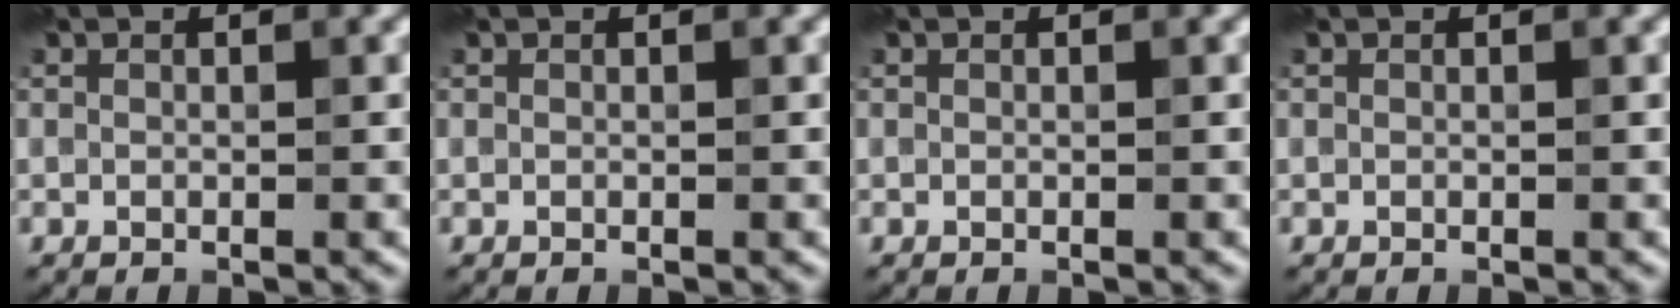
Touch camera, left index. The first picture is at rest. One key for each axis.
{"total": 0.0}
{"total": 0.0}
{"total": 0.0}